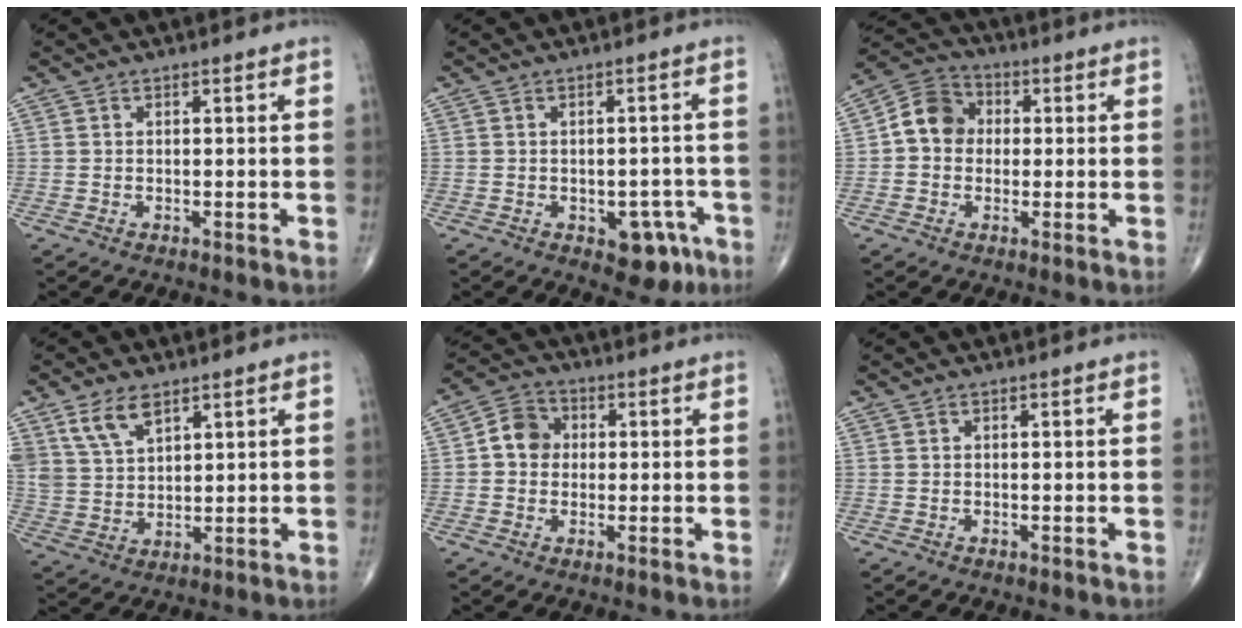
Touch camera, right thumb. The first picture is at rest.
{"total": 6.4, "force": [-3.0, 3.8, 4.1], "torque": [-0.018, 0.017, -0.032]}
{"total": 8.2, "force": [0.3, 7.0, 4.3], "torque": [-0.059, 0.024, -0.010]}
{"total": 7.7, "force": [4.8, 4.1, 4.4], "torque": [-0.078, -0.017, 0.102]}
{"total": 5.4, "force": [0.4, 4.7, 2.5], "torque": [-0.024, 0.011, -0.003]}
{"total": 0.0}